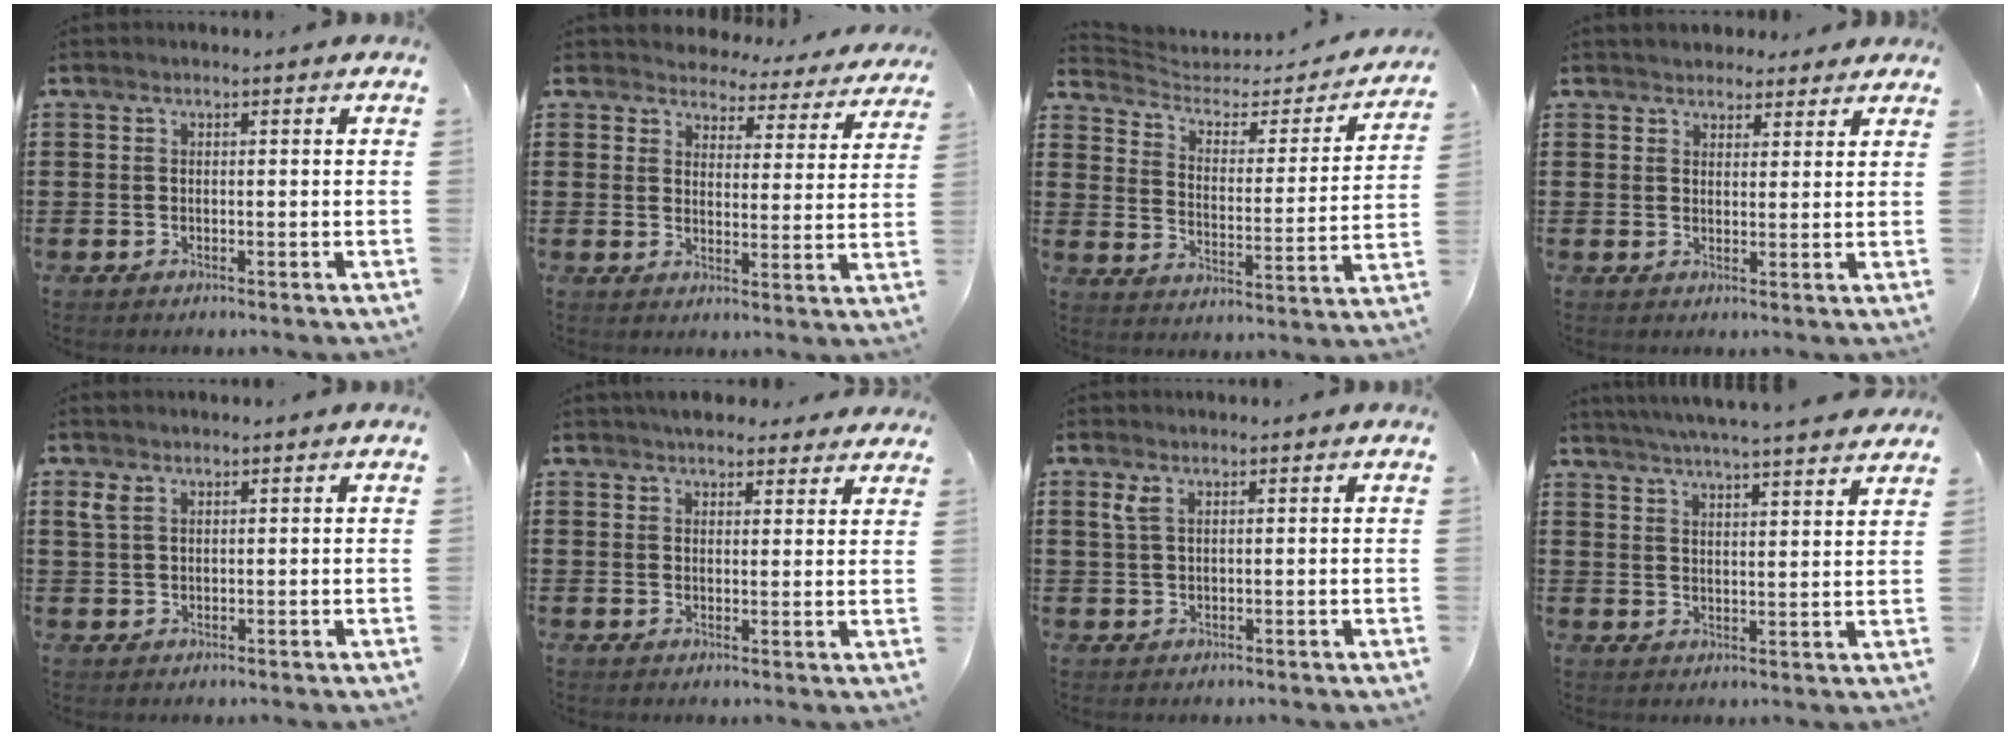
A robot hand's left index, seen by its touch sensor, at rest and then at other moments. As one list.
[{"total": 4.4, "force": [4.3, 1.0, 0.0], "torque": [-0.019, -0.031, 0.073]}, {"total": 3.4, "force": [2.5, 1.8, 1.5], "torque": [-0.047, -0.017, 0.034]}, {"total": 2.8, "force": [2.5, 1.1, 0.0], "torque": [0.001, -0.004, 0.046]}, {"total": 2.0, "force": [1.0, 1.1, 1.4], "torque": [-0.032, 0.005, 0.018]}, {"total": 3.5, "force": [3.2, 1.2, 0.7], "torque": [-0.021, -0.003, 0.061]}, {"total": 2.0, "force": [0.8, 0.8, 1.7], "torque": [-0.037, 0.005, 0.014]}, {"total": 4.9, "force": [4.6, -0.6, 1.5], "torque": [-0.046, -0.026, 0.080]}]